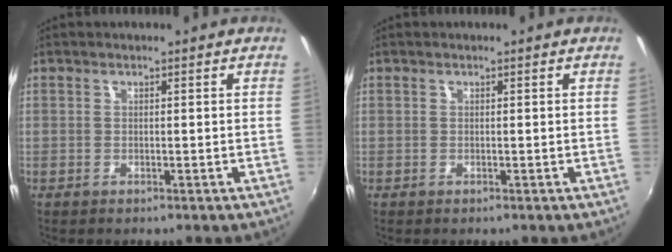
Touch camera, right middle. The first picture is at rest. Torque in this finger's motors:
{"motor_torque": [0.00, 0.00, 0.00, 0.00]}